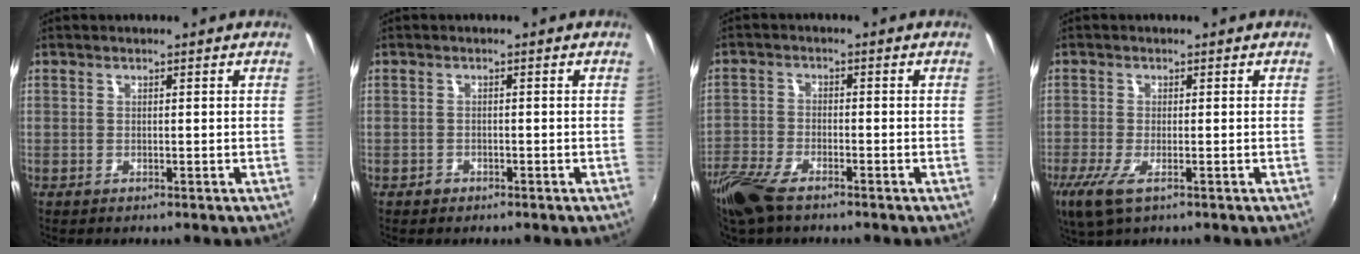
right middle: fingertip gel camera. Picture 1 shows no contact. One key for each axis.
{"total": 1.2, "fx": -0.8, "fy": 0.8, "fz": 0.1, "tx": -0.006, "ty": 0.000, "tz": -0.013}
{"total": 9.2, "fx": -6.9, "fy": 3.2, "fz": 5.2, "tx": -0.138, "ty": -0.029, "tz": -0.141}
{"total": 6.0, "fx": -3.0, "fy": 1.8, "fz": 4.9, "tx": -0.111, "ty": -0.026, "tz": -0.055}